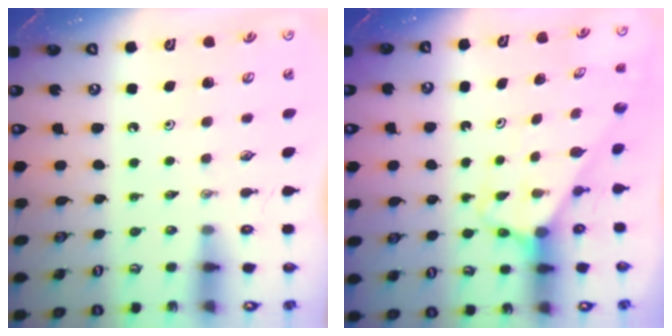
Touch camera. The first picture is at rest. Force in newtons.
{"total": 2.8, "press": 2.8, "slide": 0.2}